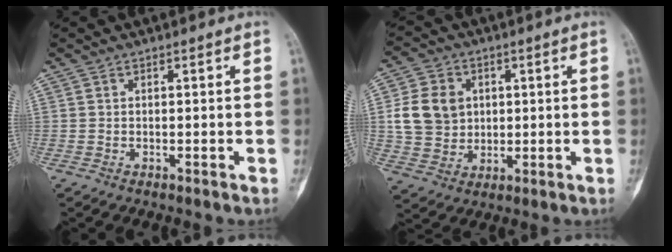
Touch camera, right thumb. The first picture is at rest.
{"total": 10.7, "force": [1.7, 9.0, 5.4], "torque": [-0.077, 0.000, 0.037]}